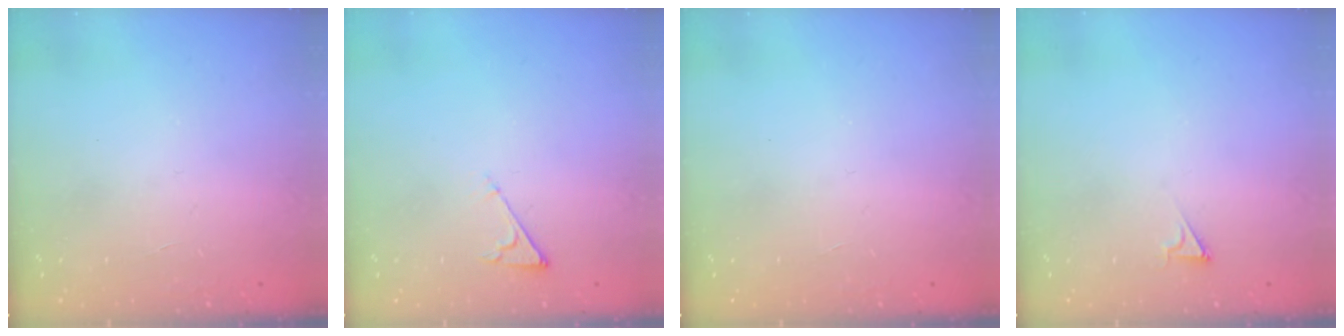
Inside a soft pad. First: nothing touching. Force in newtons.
{"total": 3.3, "press": 3.2, "slide": 0.6}
{"total": 0.0}
{"total": 2.1, "press": 2.1, "slide": 0.3}